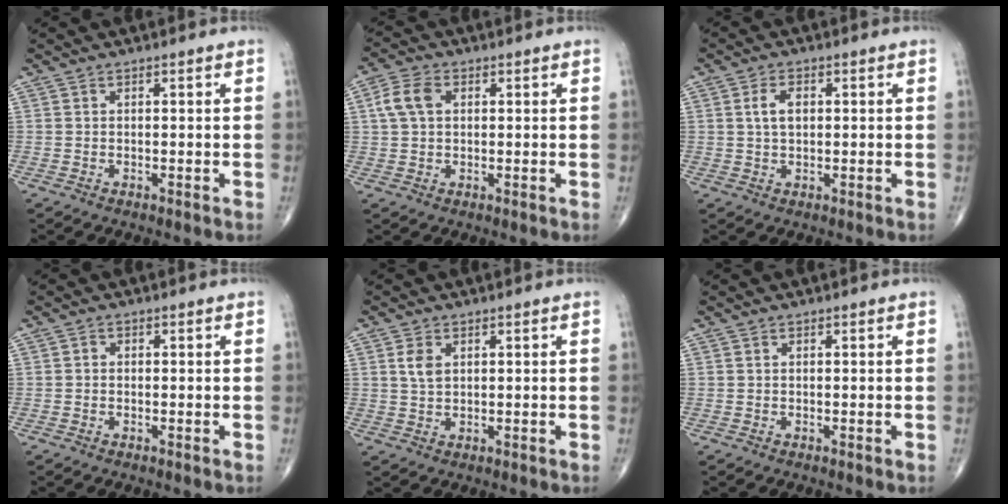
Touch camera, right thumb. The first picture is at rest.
{"total": 5.6, "force": [1.3, 3.7, 4.0], "torque": [-0.083, 0.011, 0.022]}
{"total": 3.7, "force": [0.7, 2.2, 2.9], "torque": [-0.054, 0.004, 0.011]}
{"total": 0.7, "force": [-0.1, 0.6, 0.3], "torque": [0.002, 0.002, -0.007]}
{"total": 3.1, "force": [1.1, 2.0, 2.2], "torque": [-0.038, -0.002, 0.023]}
{"total": 0.0}